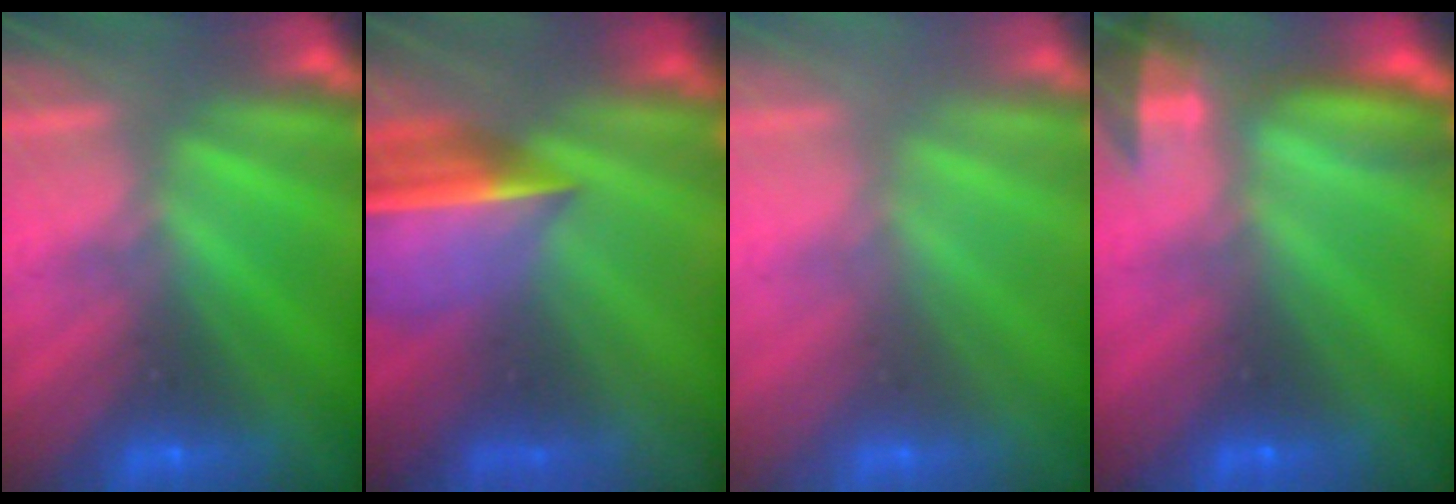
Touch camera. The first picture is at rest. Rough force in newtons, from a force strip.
{"total": 6.9}
{"total": 2.4}
{"total": 7.7}